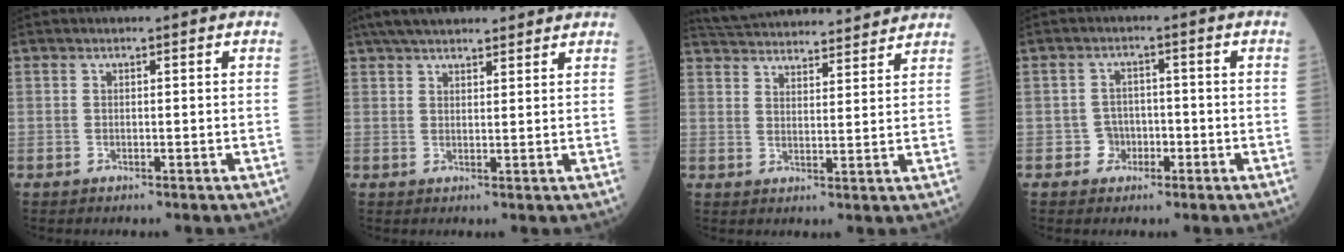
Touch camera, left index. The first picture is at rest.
{"total": 11.9, "force": [10.3, 2.7, 5.4], "torque": [-0.078, 0.044, 0.154]}
{"total": 18.9, "force": [18.0, 2.6, 5.3], "torque": [-0.090, 0.031, 0.260]}
{"total": 2.9, "force": [-1.3, 2.6, 0.5], "torque": [-0.001, 0.011, -0.022]}